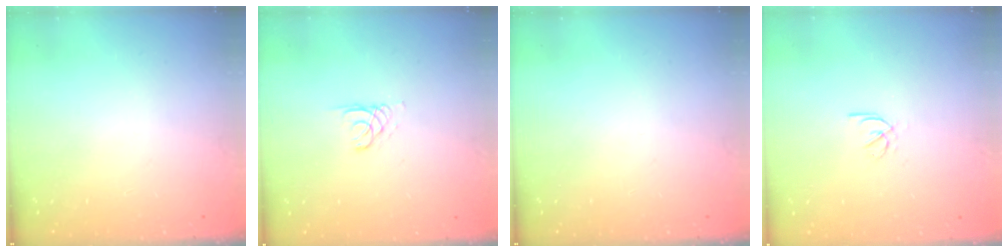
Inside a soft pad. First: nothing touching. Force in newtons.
{"total": 1.1, "press": 1.1, "slide": 0.1}
{"total": 0.0}
{"total": 2.3, "press": 2.2, "slide": 0.5}